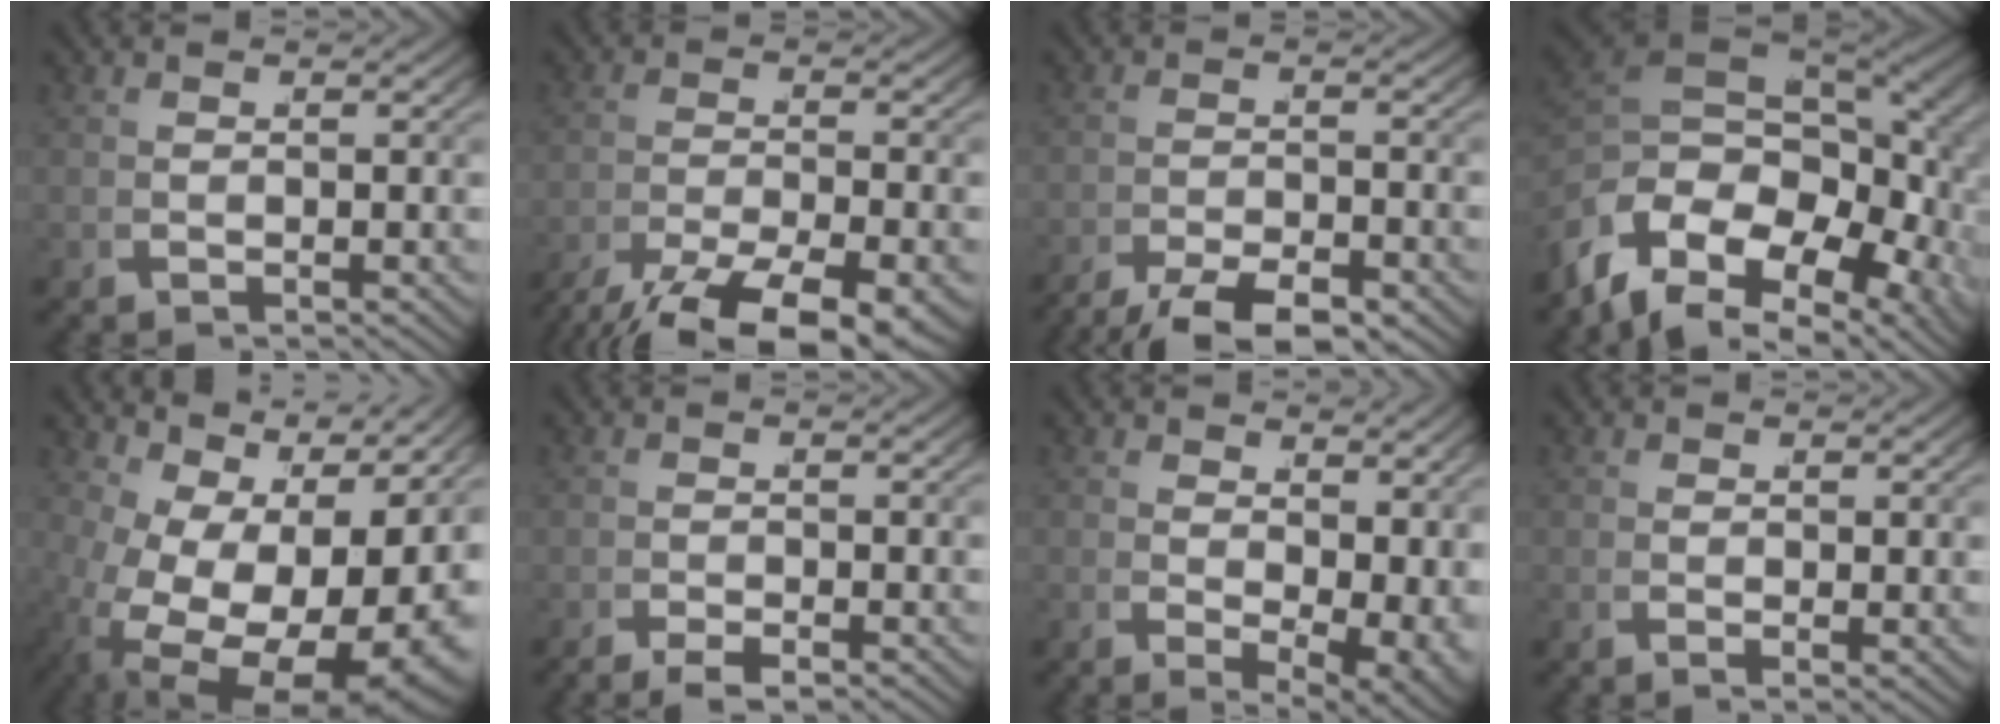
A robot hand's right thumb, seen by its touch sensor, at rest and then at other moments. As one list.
[{"total": 8.1, "force": [-5.5, 3.0, 5.2], "torque": [-0.089, -0.025, -0.079]}, {"total": 5.9, "force": [-4.7, 1.8, 3.1], "torque": [-0.040, -0.015, -0.078]}, {"total": 18.1, "force": [-0.6, 12.3, 13.3], "torque": [-0.259, -0.029, 0.000]}, {"total": 16.0, "force": [-0.5, 9.8, 12.7], "torque": [-0.243, -0.054, 0.025]}, {"total": 2.0, "force": [-1.8, 0.3, 0.9], "torque": [-0.014, -0.005, -0.038]}, {"total": 5.1, "force": [0.2, 3.0, 4.1], "torque": [-0.064, -0.026, 0.016]}, {"total": 0.6, "force": [0.0, 0.1, 0.6], "torque": [-0.010, -0.001, -0.001]}]